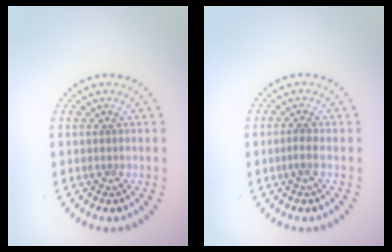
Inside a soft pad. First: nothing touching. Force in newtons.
{"total": 0.6, "press": 0.4, "slide": 0.5}